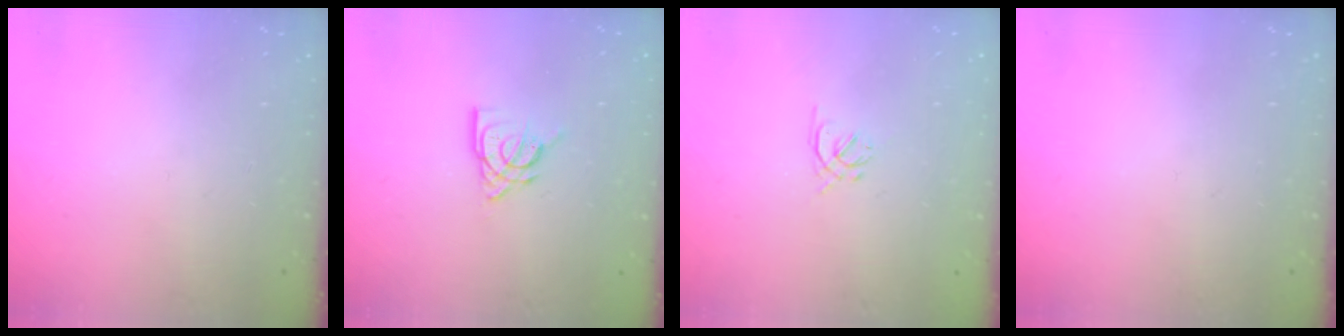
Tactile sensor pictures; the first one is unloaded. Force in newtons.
{"total": 9.2, "press": 9.1, "slide": 0.8}
{"total": 1.3, "press": 1.2, "slide": 0.5}
{"total": 0.0}